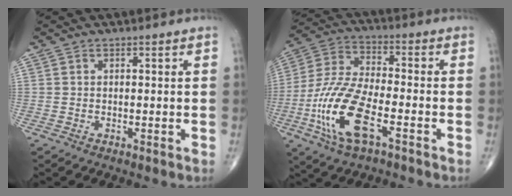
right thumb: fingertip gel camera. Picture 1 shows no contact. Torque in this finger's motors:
{"motor_torque": [0.54, 0.20, 1.51, -0.28, 0.41]}